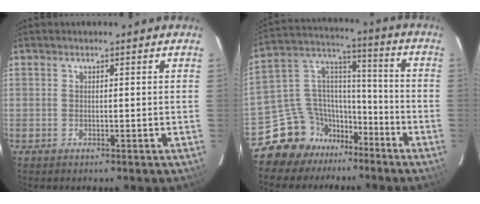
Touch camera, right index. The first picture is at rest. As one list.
[{"total": 13.7, "force": [-9.6, 9.5, 1.8], "torque": [-0.033, 0.103, -0.163]}]